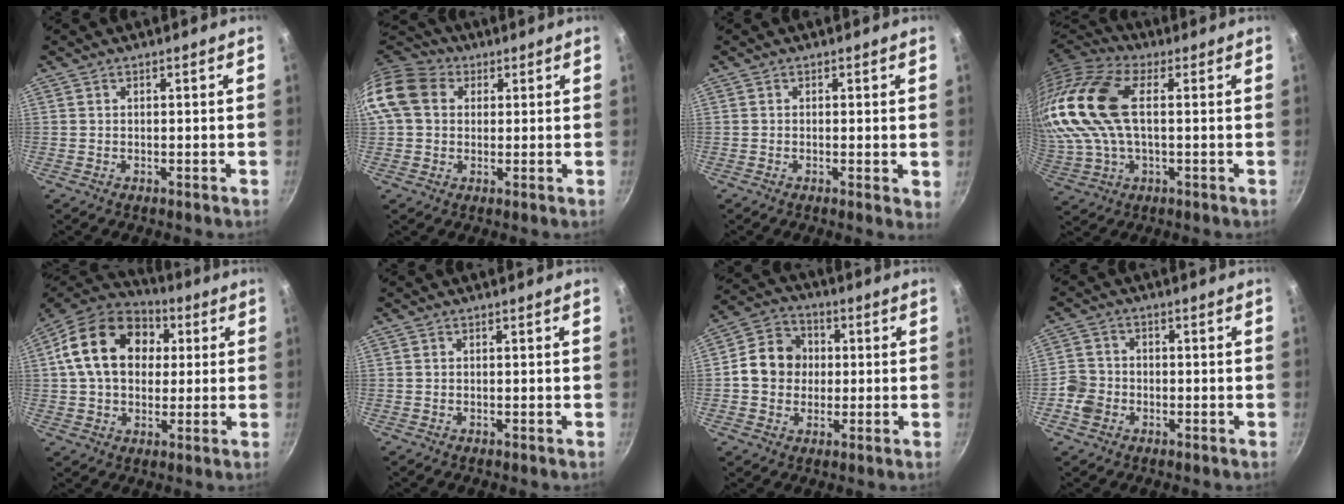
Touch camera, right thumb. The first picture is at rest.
{"total": 12.5, "force": [2.9, 10.1, 6.8], "torque": [-0.121, 0.022, 0.038]}
{"total": 2.0, "force": [0.0, 0.5, 1.9], "torque": [-0.025, -0.006, -0.003]}
{"total": 19.3, "force": [2.9, 10.4, 15.9], "torque": [-0.338, 0.020, 0.049]}
{"total": 18.9, "force": [4.0, 13.9, 12.2], "torque": [-0.191, 0.023, 0.054]}
{"total": 0.0}
{"total": 10.4, "force": [0.4, 9.1, 5.0], "torque": [-0.055, 0.016, -0.011]}
{"total": 4.8, "force": [-1.9, 4.1, 1.6], "torque": [-0.017, 0.021, -0.043]}